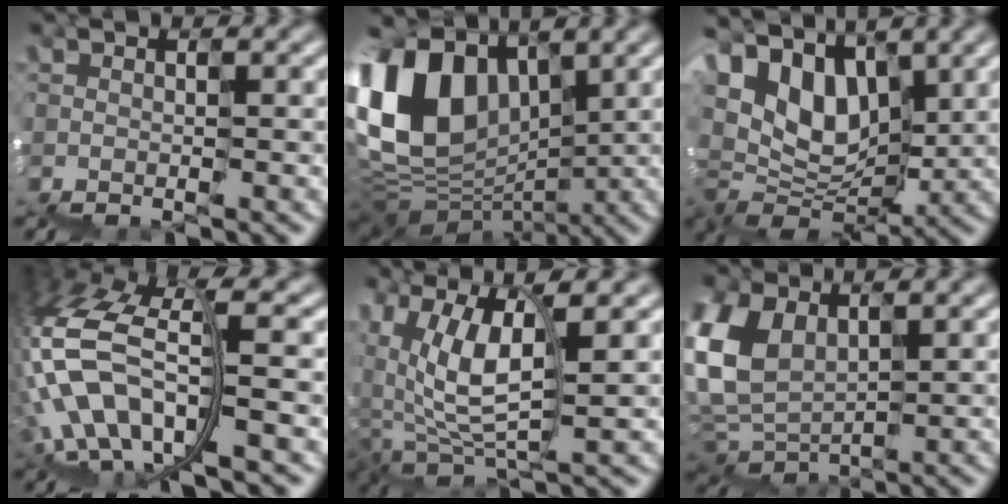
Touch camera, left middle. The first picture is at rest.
{"total": 9.1, "force": [3.7, 7.1, 4.5], "torque": [-0.114, 0.027, 0.059]}
{"total": 6.8, "force": [3.5, 4.5, 3.7], "torque": [-0.063, 0.032, 0.048]}
{"total": 8.3, "force": [-2.2, 3.8, 7.1], "torque": [-0.164, 0.018, -0.046]}
{"total": 5.5, "force": [2.8, 2.9, 3.7], "torque": [-0.091, 0.011, 0.051]}
{"total": 3.7, "force": [1.8, 3.0, 1.3], "torque": [-0.058, 0.018, 0.031]}